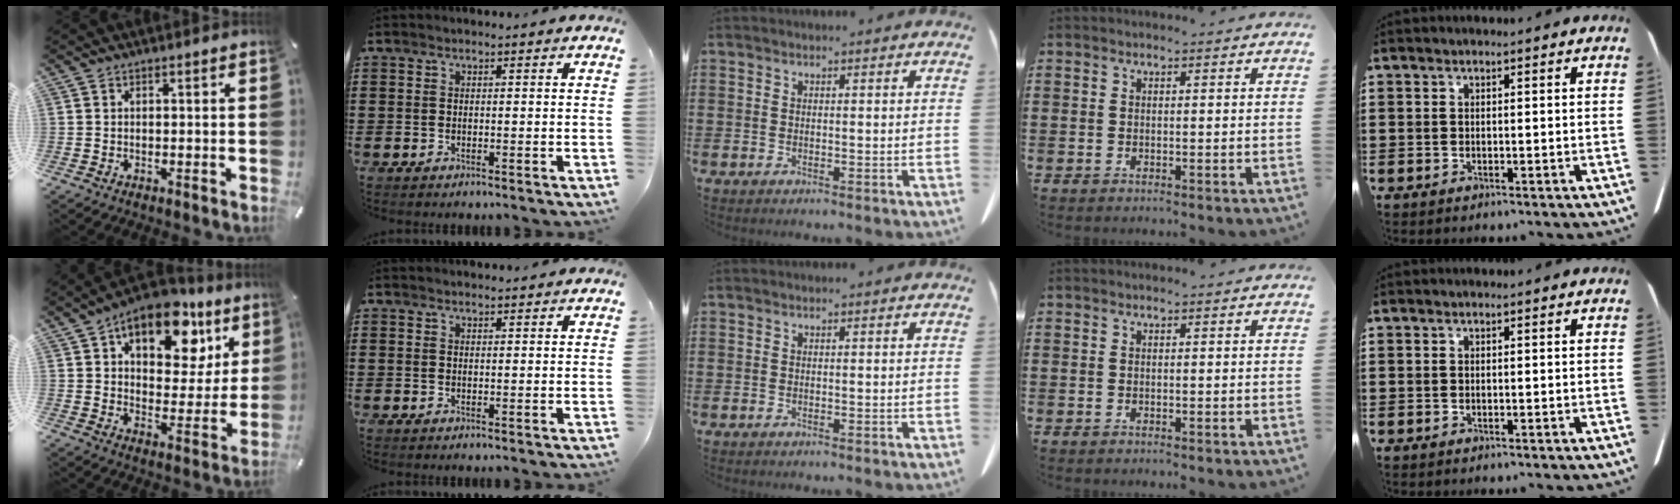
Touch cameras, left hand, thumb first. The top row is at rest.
{"thumb": {"total": 16.0, "force": [9.4, 9.0, 9.3], "torque": [-0.126, -0.053, 0.158]}, "index": {"total": 1.0, "force": [1.0, 0.1, 0.2], "torque": [-0.005, 0.001, 0.020]}}